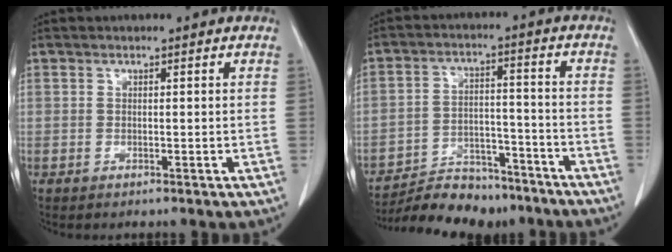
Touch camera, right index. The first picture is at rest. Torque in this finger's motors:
{"motor_torque": [1.02, -0.99, 0.56, 0.15]}